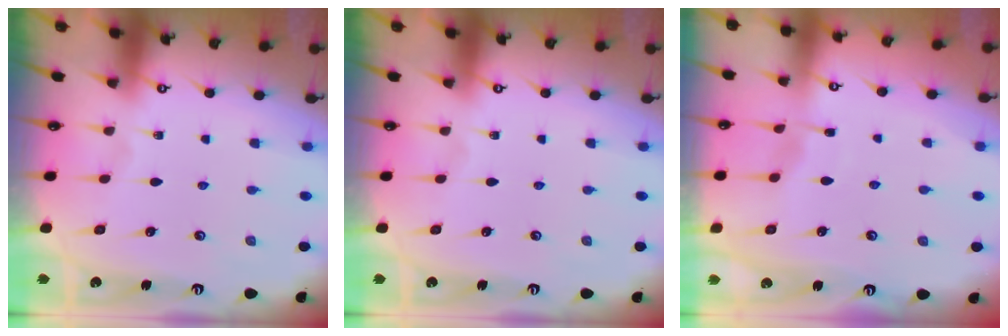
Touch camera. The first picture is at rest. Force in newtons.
{"total": 0.0}
{"total": 2.8, "press": 2.7, "slide": 0.5}